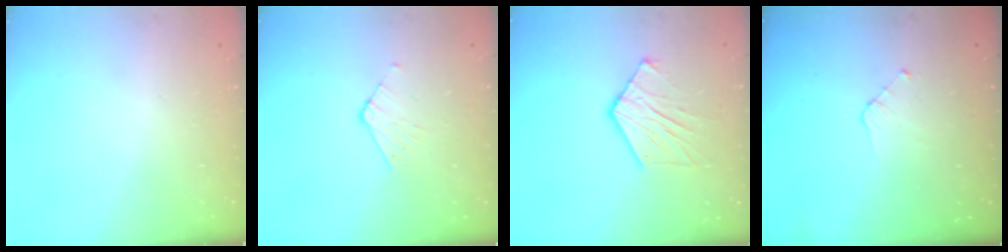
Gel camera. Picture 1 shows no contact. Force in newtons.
{"total": 3.7, "press": 3.7, "slide": 0.3}
{"total": 10.2, "press": 10.2, "slide": 0.8}
{"total": 3.6, "press": 3.6, "slide": 0.3}